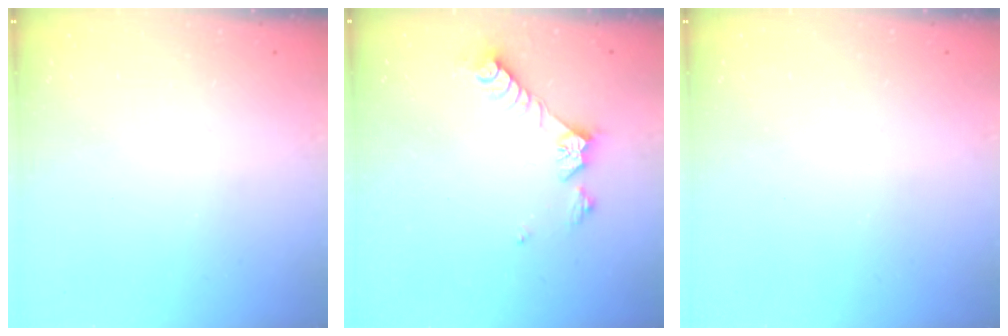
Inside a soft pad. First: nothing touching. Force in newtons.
{"total": 8.3, "press": 8.3, "slide": 0.1}
{"total": 0.0}